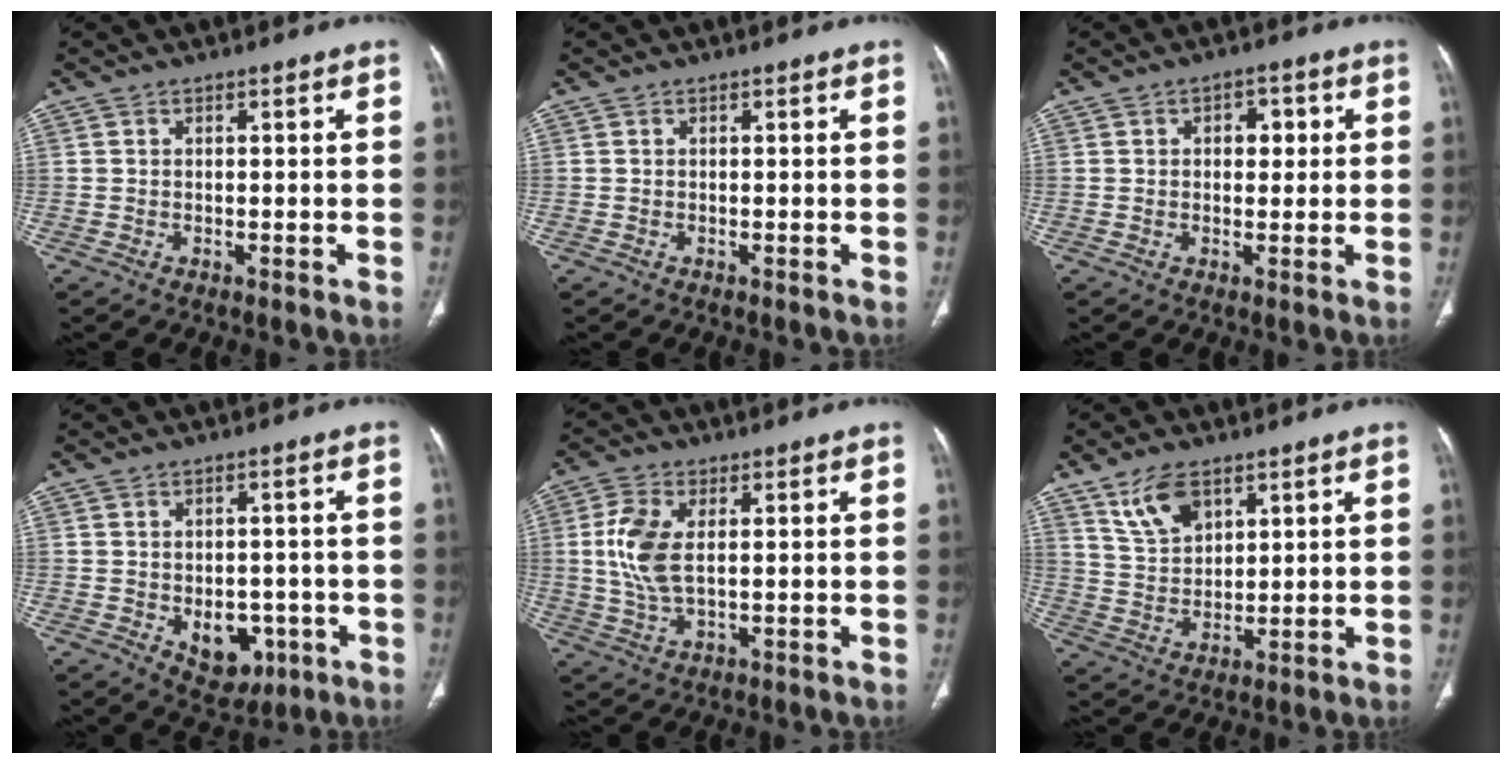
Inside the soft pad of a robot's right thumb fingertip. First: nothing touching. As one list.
[{"total": 0.0}, {"total": 4.2, "force": [1.1, 2.8, 3.0], "torque": [-0.018, 0.001, 0.012]}, {"total": 8.1, "force": [-2.4, 5.7, 5.3], "torque": [-0.039, 0.009, -0.015]}, {"total": 8.4, "force": [1.2, 4.2, 7.2], "torque": [-0.171, -0.003, 0.028]}, {"total": 8.3, "force": [5.0, 4.5, 4.8], "torque": [-0.075, -0.025, 0.105]}]